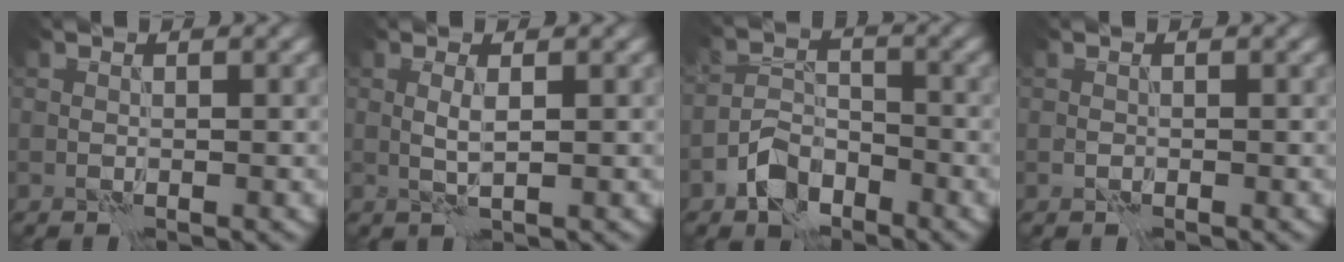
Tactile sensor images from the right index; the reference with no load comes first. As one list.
[{"total": 1.3, "force": [0.4, 0.0, 1.2], "torque": [-0.027, 0.003, 0.007]}, {"total": 4.1, "force": [-2.8, 2.4, 1.9], "torque": [-0.028, 0.005, -0.058]}, {"total": 0.0}]